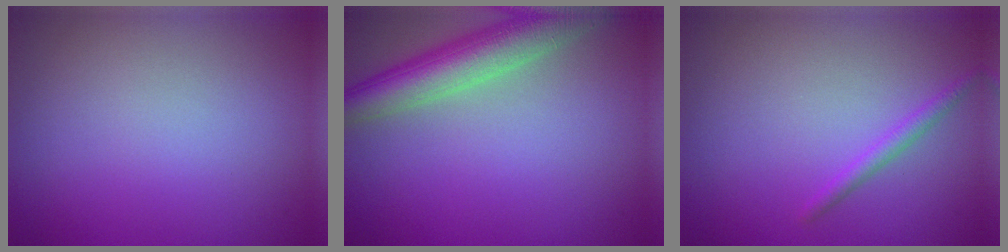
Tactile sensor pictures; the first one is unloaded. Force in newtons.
{"total": 5.9, "press": 5.8, "slide": 0.2}
{"total": 1.3, "press": 1.2, "slide": 0.1}